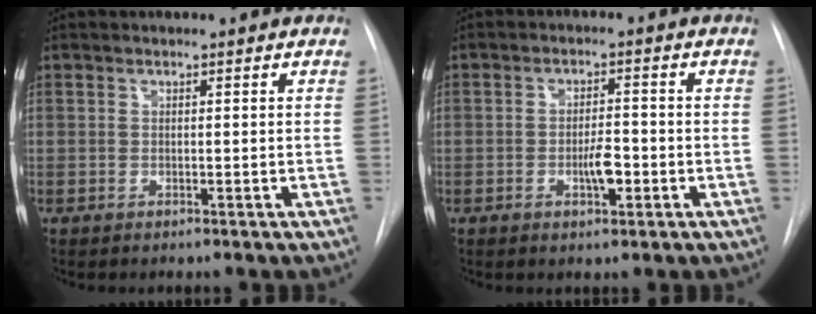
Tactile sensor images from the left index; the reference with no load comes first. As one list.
[{"total": 3.6, "force": [-1.2, 1.2, 3.2], "torque": [-0.053, 0.003, -0.019]}]